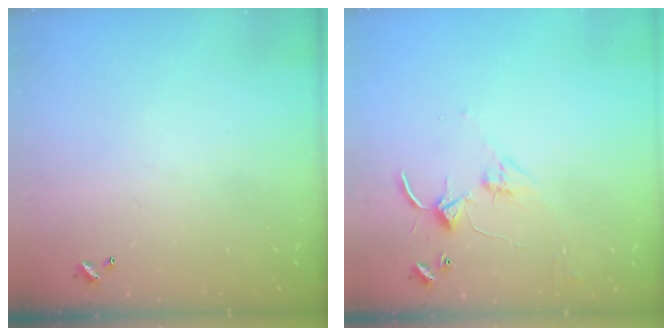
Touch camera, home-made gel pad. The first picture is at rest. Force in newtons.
{"total": 2.8, "press": 2.8, "slide": 0.4}